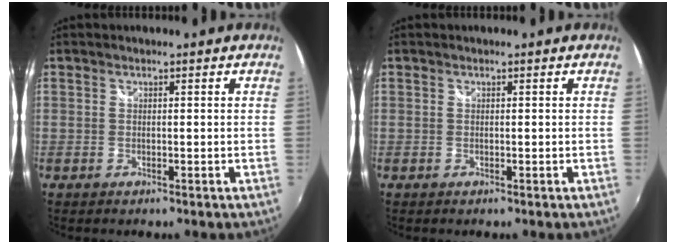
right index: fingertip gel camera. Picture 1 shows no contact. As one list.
[{"total": 0.0}]